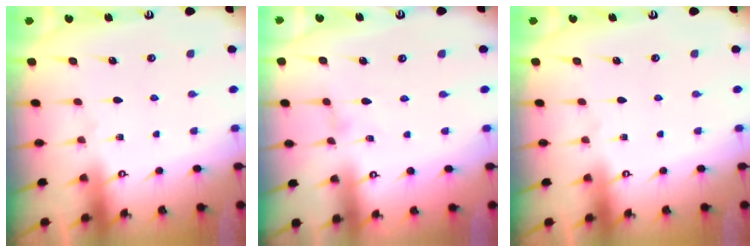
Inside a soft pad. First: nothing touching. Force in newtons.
{"total": 0.0}
{"total": 0.0}